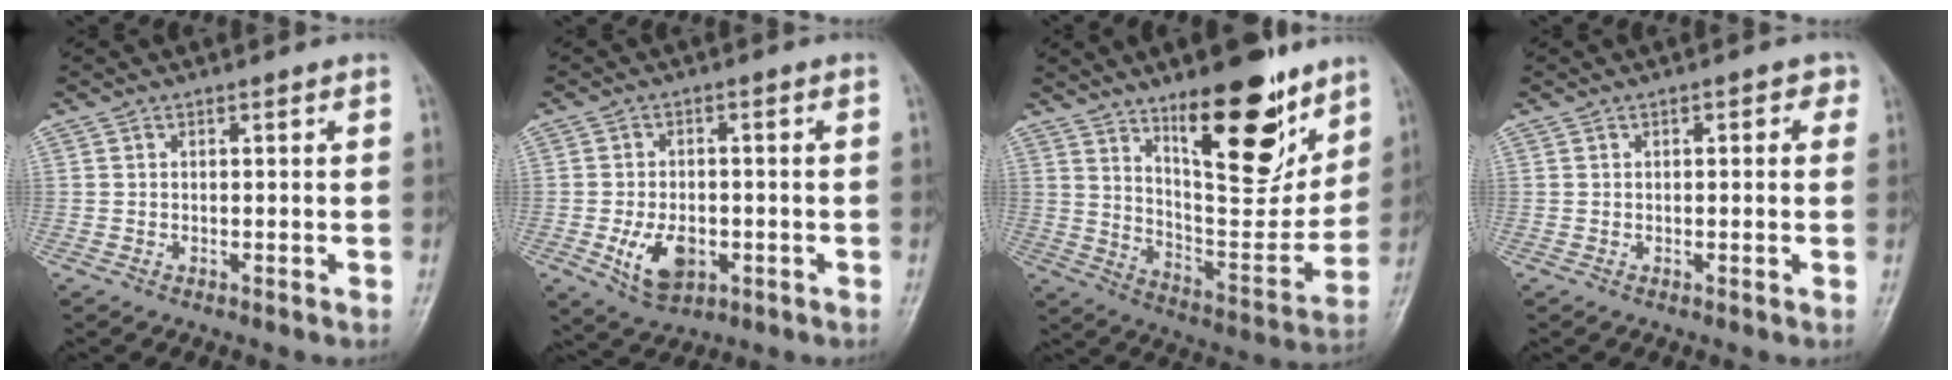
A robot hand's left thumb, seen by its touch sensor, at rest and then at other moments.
{"total": 7.7, "force": [-2.5, 4.9, 5.4], "torque": [-0.086, 0.002, -0.034]}
{"total": 21.2, "force": [12.7, 7.7, 15.1], "torque": [-0.177, -0.088, 0.211]}
{"total": 2.7, "force": [0.9, 1.5, 2.0], "torque": [-0.008, 0.003, 0.004]}